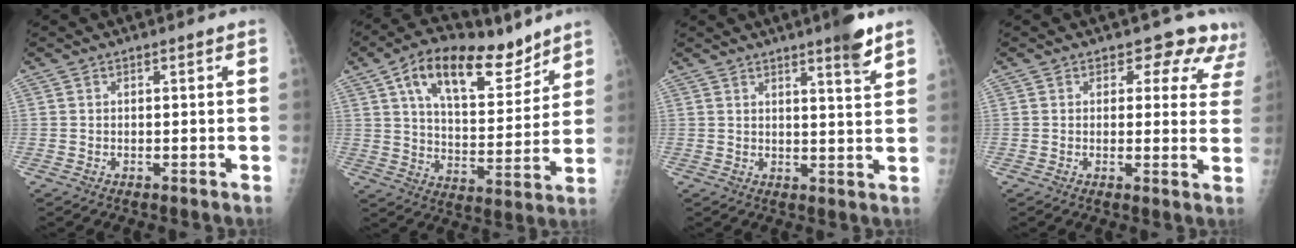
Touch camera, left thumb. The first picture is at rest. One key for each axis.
{"total": 18.6, "fx": 11.2, "fy": 8.9, "fz": 11.9, "tx": -0.156, "ty": -0.043, "tz": 0.189}
{"total": 5.6, "fx": 3.9, "fy": 0.4, "fz": 4.0, "tx": -0.049, "ty": -0.027, "tz": 0.053}
{"total": 8.9, "fx": 7.4, "fy": 4.8, "fz": 1.7, "tx": 0.038, "ty": -0.030, "tz": 0.052}